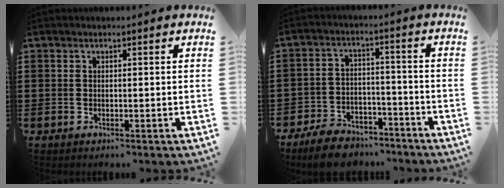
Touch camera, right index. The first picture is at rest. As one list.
[{"total": 8.4, "force": [-7.6, 2.8, 2.0], "torque": [-0.047, 0.028, -0.149]}]